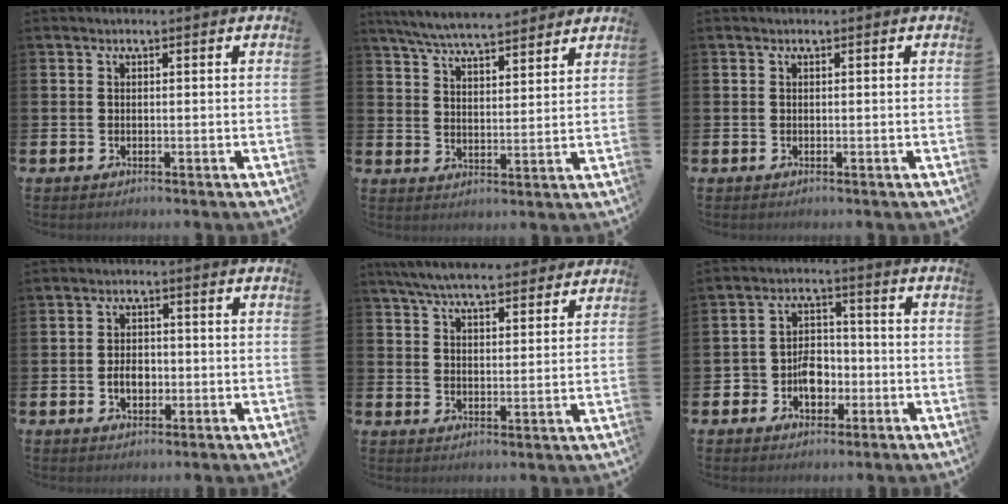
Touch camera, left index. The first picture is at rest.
{"total": 6.7, "force": [6.4, 0.8, 1.8], "torque": [-0.054, -0.029, 0.115]}
{"total": 0.0}
{"total": 3.3, "force": [-0.7, 2.2, 2.3], "torque": [-0.022, -0.004, -0.020]}
{"total": 7.2, "force": [6.8, 1.2, 2.0], "torque": [-0.052, -0.031, 0.121]}
{"total": 5.0, "force": [-1.9, 4.0, 2.5], "torque": [-0.038, 0.008, -0.041]}